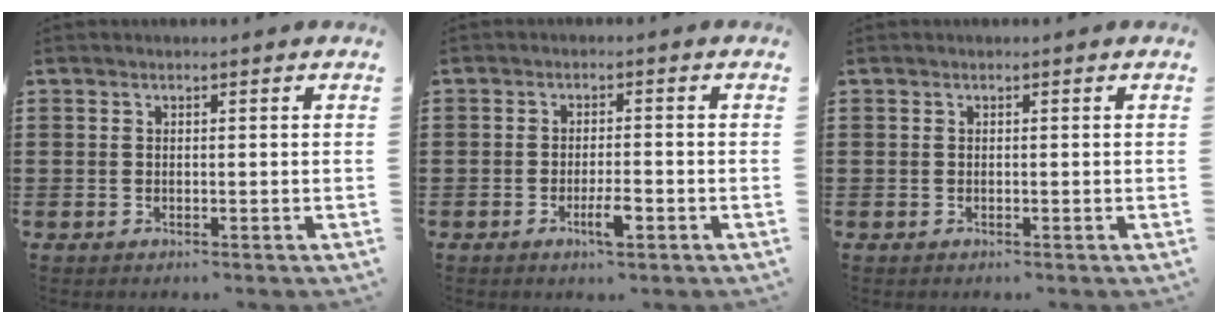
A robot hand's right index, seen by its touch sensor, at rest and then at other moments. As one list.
[{"total": 3.8, "force": [-1.9, 0.8, 3.2], "torque": [-0.059, -0.003, -0.033]}, {"total": 0.0}]